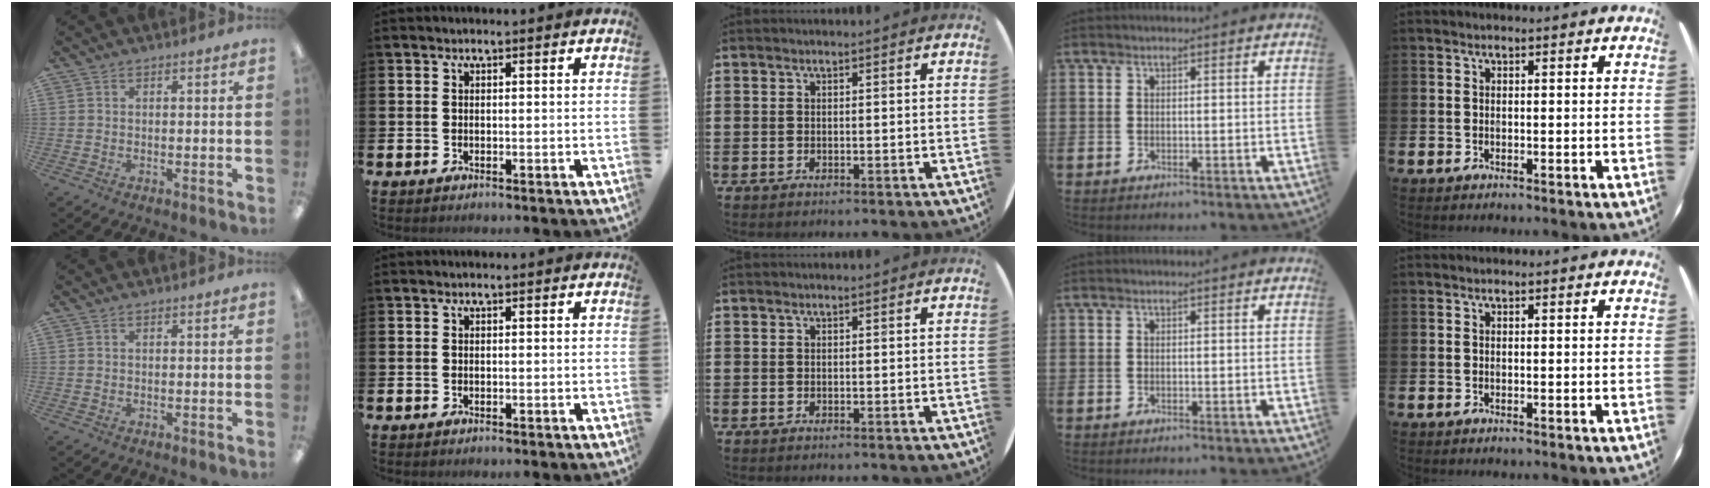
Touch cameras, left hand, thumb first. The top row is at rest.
{}